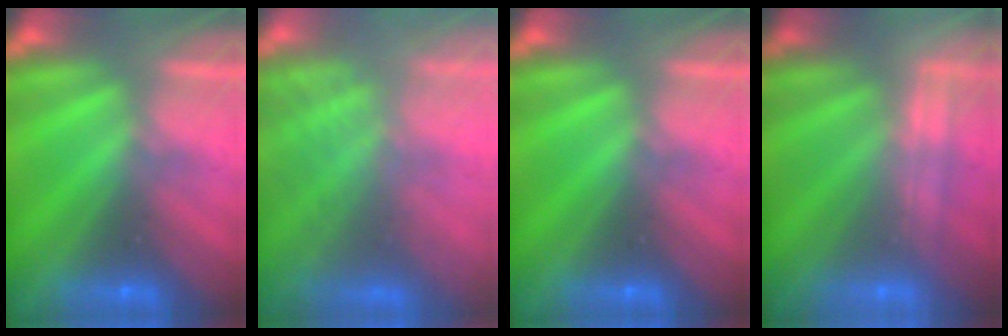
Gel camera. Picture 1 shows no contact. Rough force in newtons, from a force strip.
{"total": 7.6}
{"total": 0.0}
{"total": 2.2}